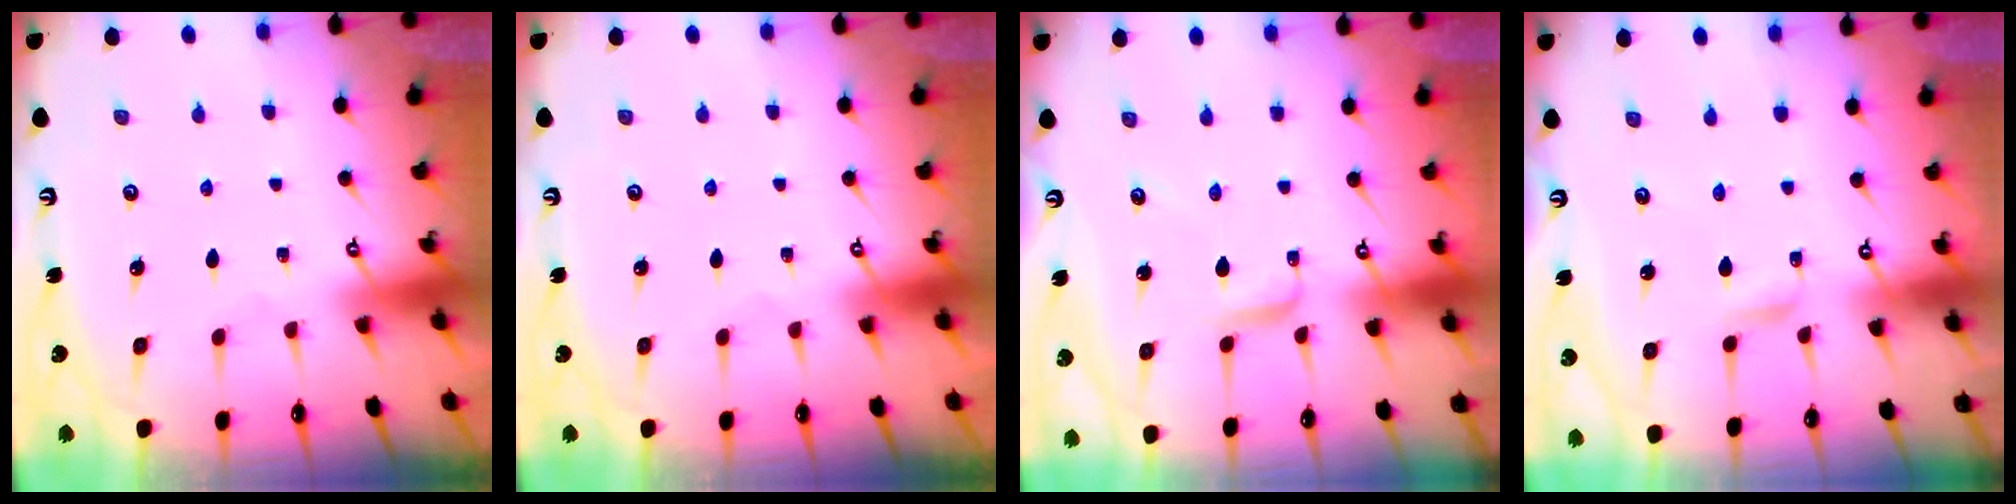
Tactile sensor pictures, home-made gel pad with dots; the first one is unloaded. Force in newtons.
{"total": 0.0}
{"total": 2.9, "press": 2.9, "slide": 0.2}
{"total": 1.6, "press": 1.6, "slide": 0.2}